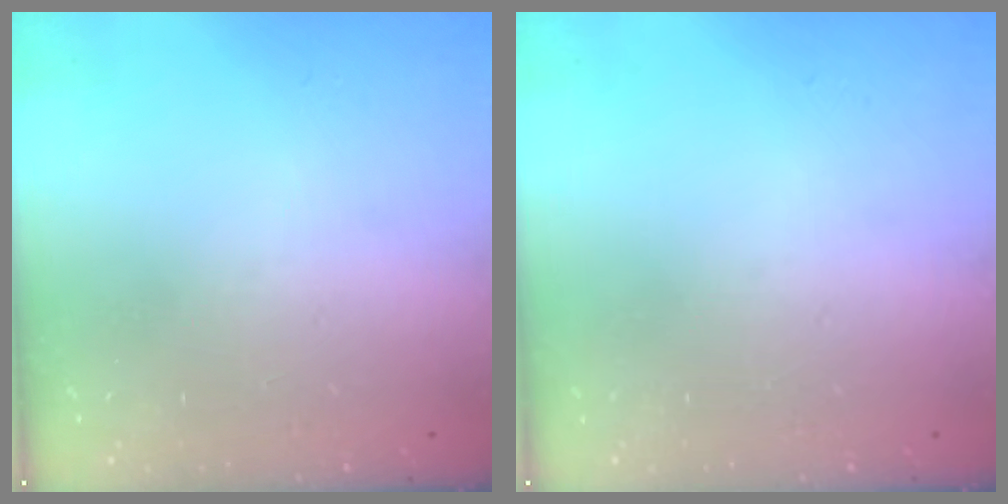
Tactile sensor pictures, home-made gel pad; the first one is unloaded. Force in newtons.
{"total": 0.0}